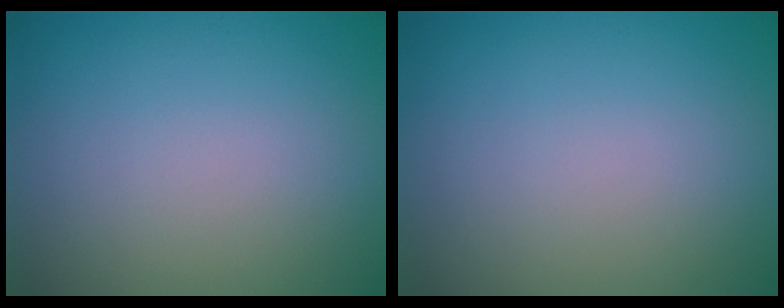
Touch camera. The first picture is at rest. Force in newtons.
{"total": 0.0}